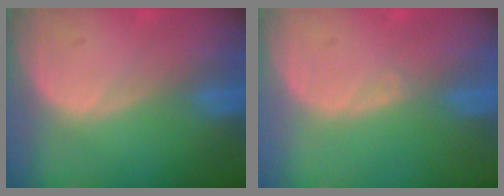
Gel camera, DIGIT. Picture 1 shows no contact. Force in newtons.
{"total": 0.6, "press": 0.4, "slide": 0.4}